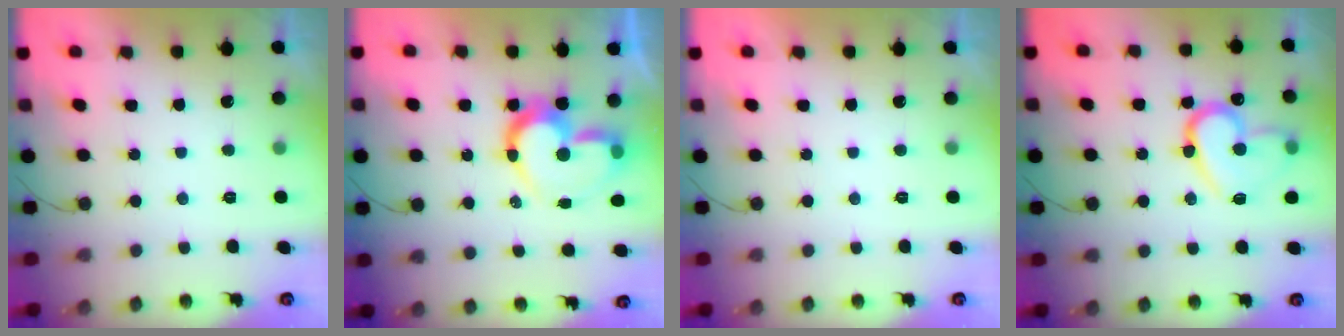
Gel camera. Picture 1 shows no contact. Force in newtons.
{"total": 15.2, "press": 15.2, "slide": 1.2}
{"total": 1.8, "press": 1.8, "slide": 0.1}
{"total": 15.0, "press": 14.9, "slide": 1.4}